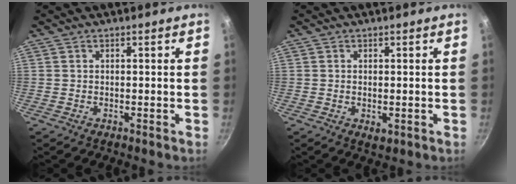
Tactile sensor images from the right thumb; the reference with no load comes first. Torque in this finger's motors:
{"motor_torque": [-0.32, 0.19, -0.01, 0.45, -0.06]}